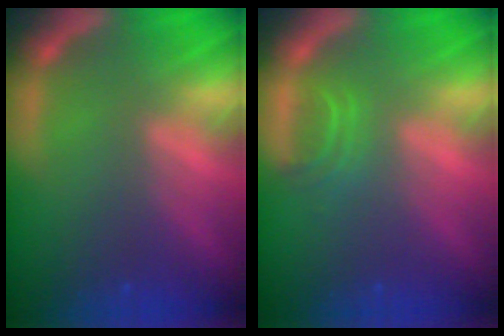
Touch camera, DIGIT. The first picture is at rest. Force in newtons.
{"total": 1.9}